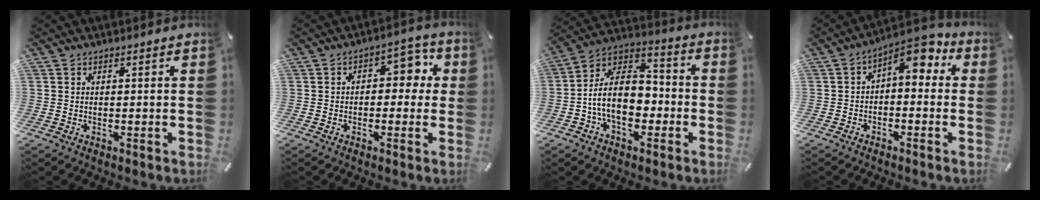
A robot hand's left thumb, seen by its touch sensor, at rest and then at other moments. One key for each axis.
{"total": 6.3, "fx": 0.4, "fy": 4.4, "fz": 4.5, "tx": -0.053, "ty": 0.001, "tz": -0.005}
{"total": 14.4, "fx": -3.4, "fy": 9.9, "fz": 9.9, "tx": -0.193, "ty": 0.011, "tz": -0.063}
{"total": 6.2, "fx": 2.4, "fy": 3.5, "fz": 4.4, "tx": -0.064, "ty": -0.023, "tz": 0.035}